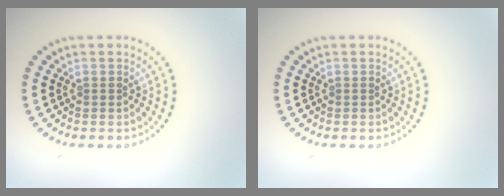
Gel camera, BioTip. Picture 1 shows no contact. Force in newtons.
{"total": 0.0}